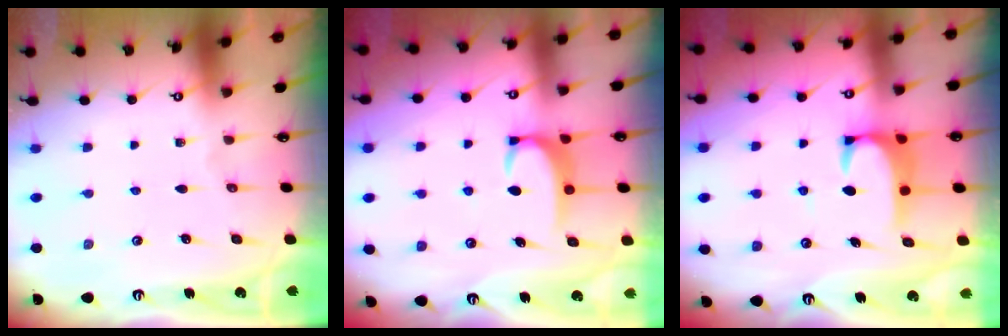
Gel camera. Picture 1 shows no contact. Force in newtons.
{"total": 3.5, "press": 3.5, "slide": 0.4}
{"total": 3.4, "press": 3.3, "slide": 0.7}